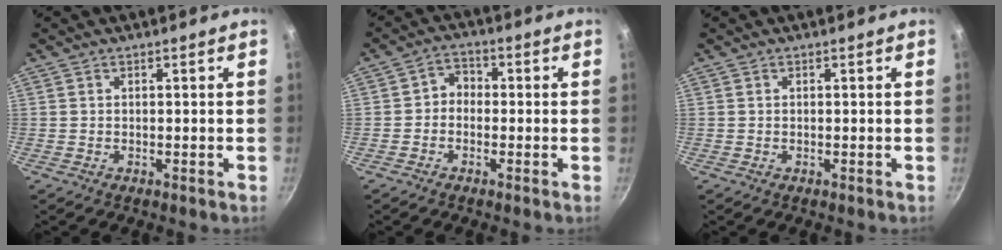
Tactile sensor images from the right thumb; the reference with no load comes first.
{"total": 3.6, "force": [-0.8, 3.0, 1.8], "torque": [-0.010, 0.018, -0.026]}
{"total": 0.0}